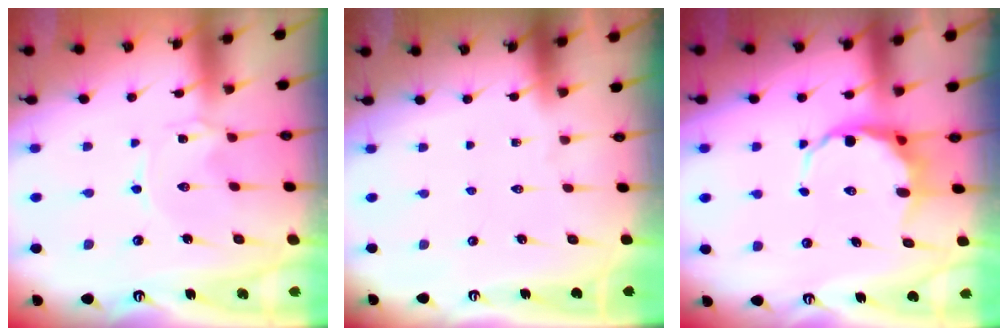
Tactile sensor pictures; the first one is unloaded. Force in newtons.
{"total": 0.0}
{"total": 7.4, "press": 7.2, "slide": 1.7}